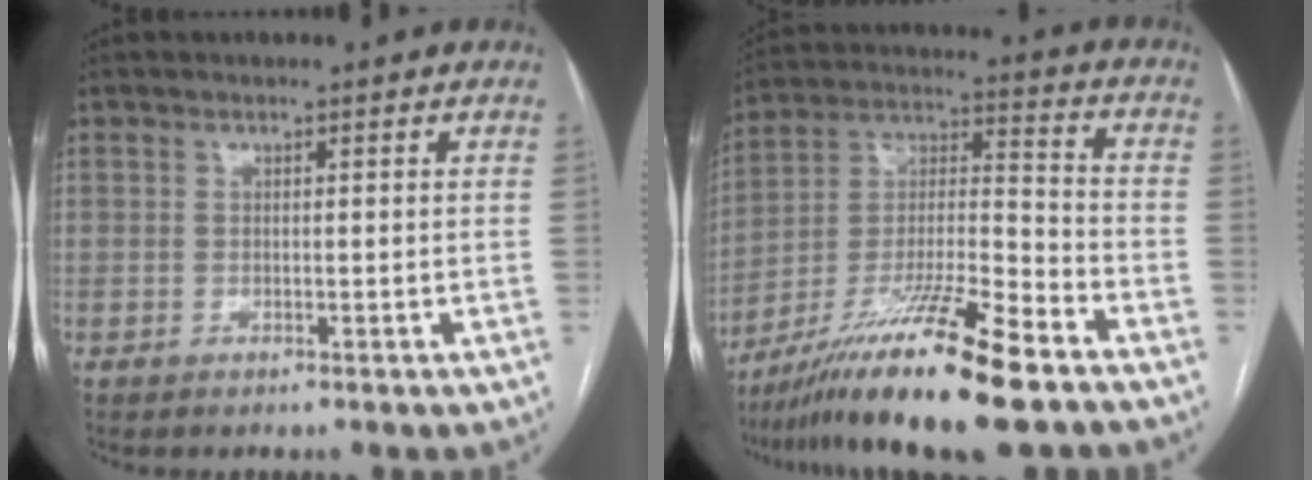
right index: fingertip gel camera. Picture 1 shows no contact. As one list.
[{"total": 19.5, "force": [-13.5, 1.2, 14.0], "torque": [-0.266, -0.027, -0.241]}]